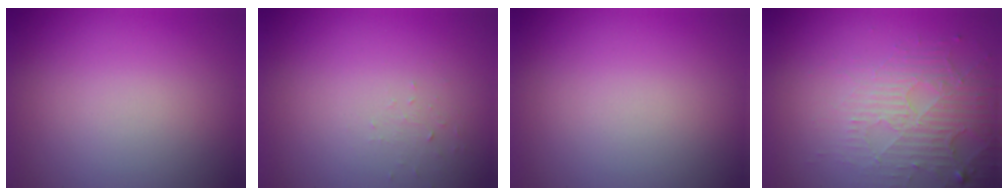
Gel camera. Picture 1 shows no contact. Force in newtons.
{"total": 0.6, "press": 0.3, "slide": 0.6}
{"total": 0.0}
{"total": 5.2, "press": 3.4, "slide": 4.0}